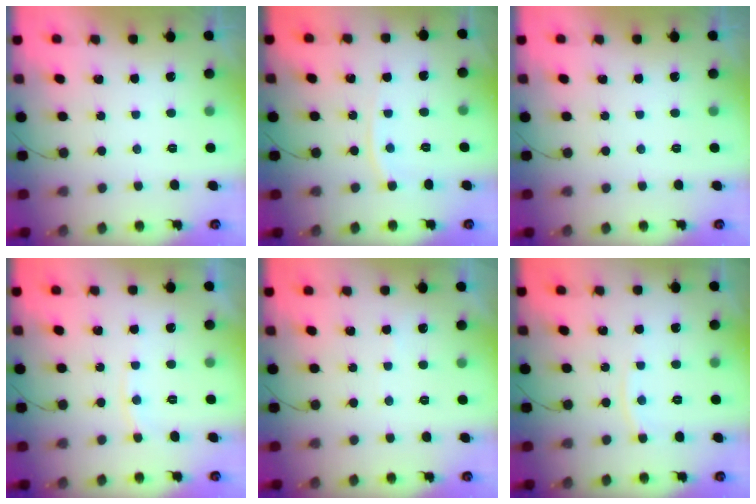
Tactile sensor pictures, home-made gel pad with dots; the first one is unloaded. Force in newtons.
{"total": 3.8, "press": 3.8, "slide": 0.1}
{"total": 0.0}
{"total": 5.8, "press": 5.7, "slide": 0.6}
{"total": 3.1, "press": 3.0, "slide": 0.5}
{"total": 4.5, "press": 4.4, "slide": 0.6}